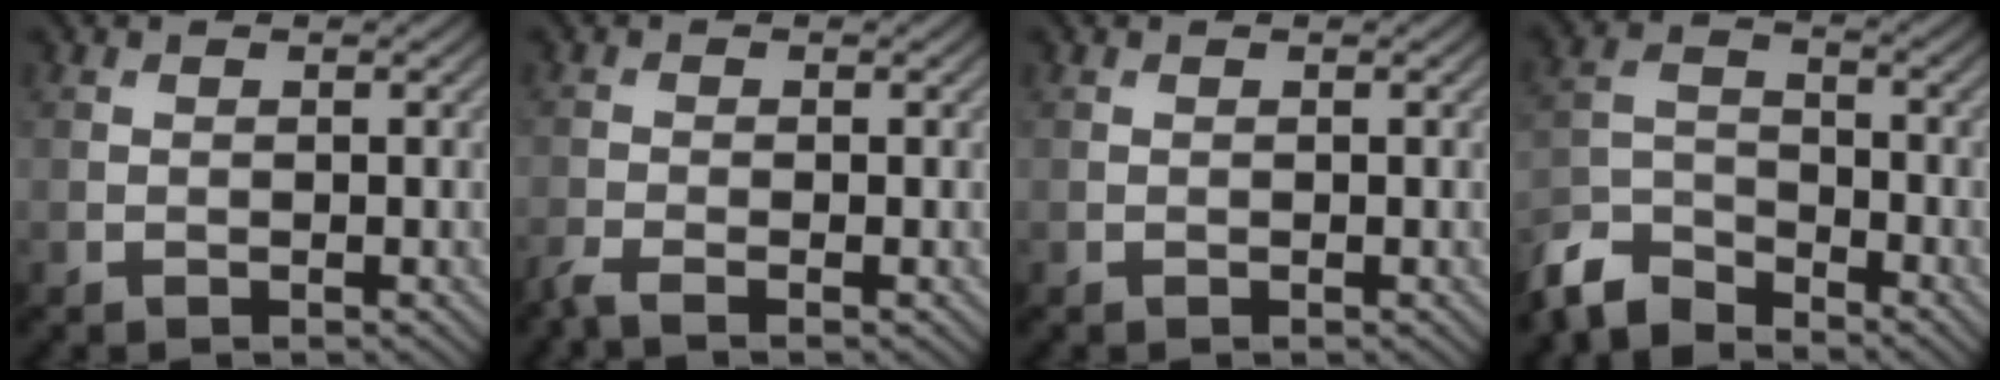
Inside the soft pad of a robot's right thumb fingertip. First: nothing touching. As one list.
[{"total": 1.9, "force": [-1.6, 0.1, 1.1], "torque": [-0.030, -0.007, -0.042]}, {"total": 0.0}, {"total": 6.8, "force": [-6.1, 2.2, 1.9], "torque": [-0.046, -0.010, -0.139]}]